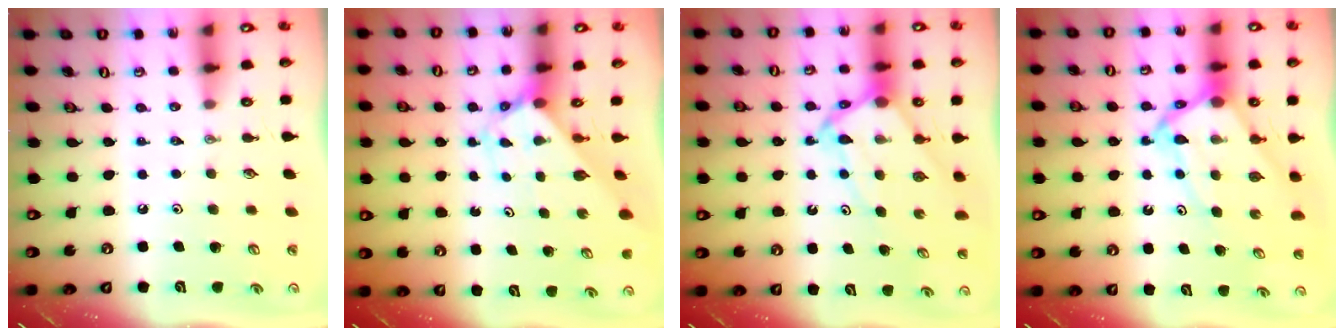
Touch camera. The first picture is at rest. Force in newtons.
{"total": 2.5, "press": 2.5, "slide": 0.2}
{"total": 8.5, "press": 8.5, "slide": 0.7}
{"total": 9.5, "press": 9.5, "slide": 0.8}